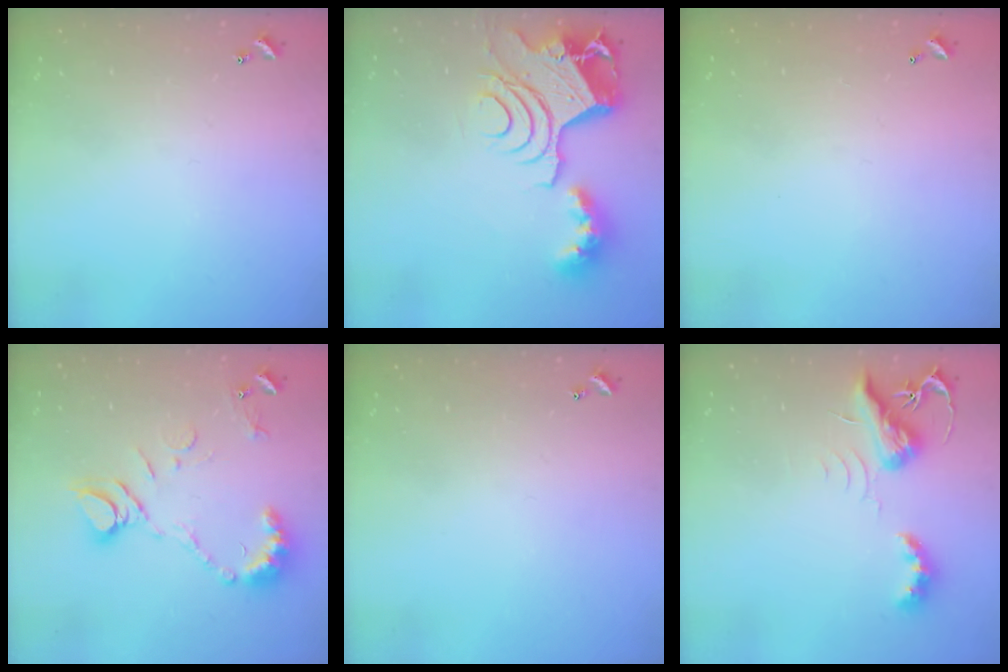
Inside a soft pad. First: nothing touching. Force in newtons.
{"total": 14.6, "press": 14.5, "slide": 1.8}
{"total": 2.8, "press": 2.8, "slide": 0.1}
{"total": 11.1, "press": 11.0, "slide": 1.3}
{"total": 0.0}
{"total": 6.6, "press": 6.6, "slide": 0.3}